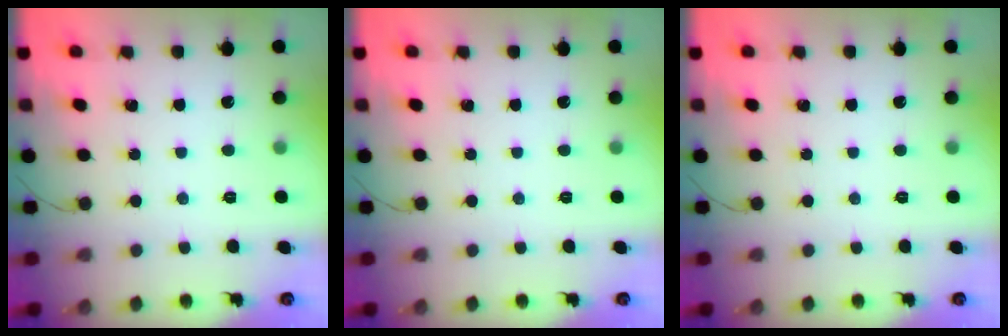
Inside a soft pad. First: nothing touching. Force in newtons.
{"total": 0.0}
{"total": 0.0}